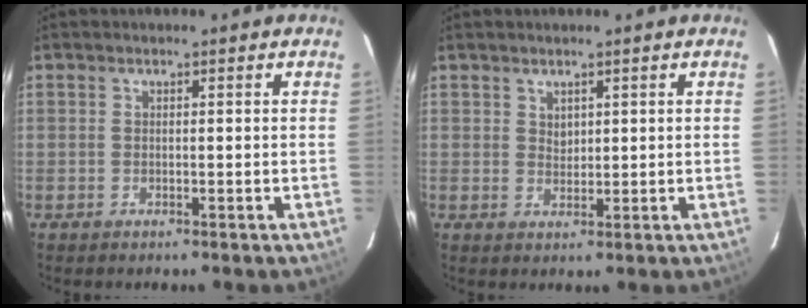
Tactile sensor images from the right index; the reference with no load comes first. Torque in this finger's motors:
{"motor_torque": [0.00, 0.04, 0.02, 0.00]}